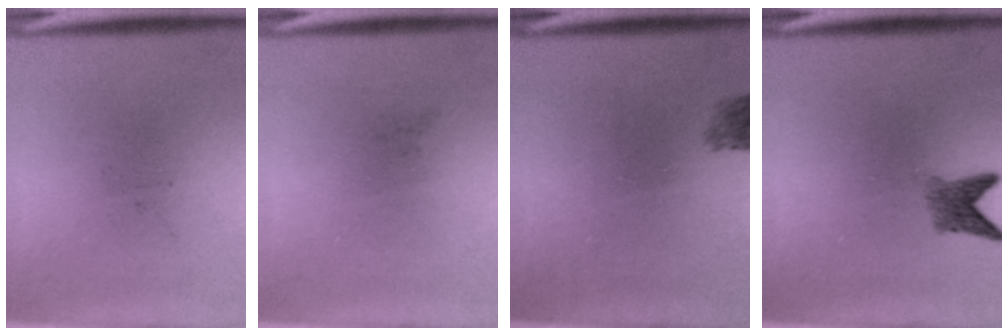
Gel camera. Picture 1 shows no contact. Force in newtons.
{"total": 0.0}
{"total": 2.2}
{"total": 2.4}